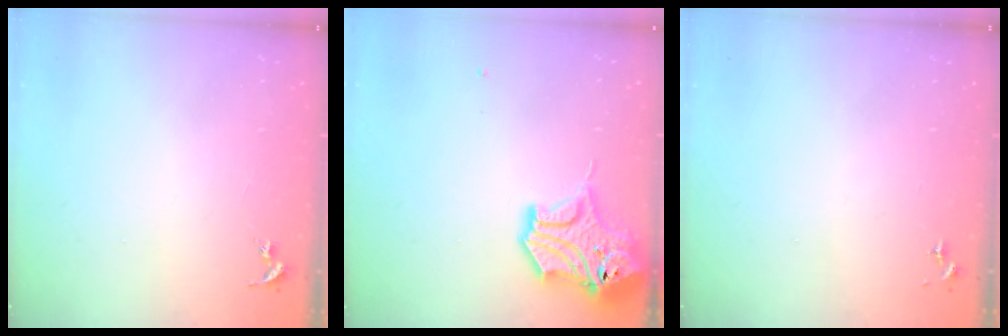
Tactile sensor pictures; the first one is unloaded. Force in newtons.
{"total": 14.8, "press": 14.7, "slide": 2.2}
{"total": 0.0}